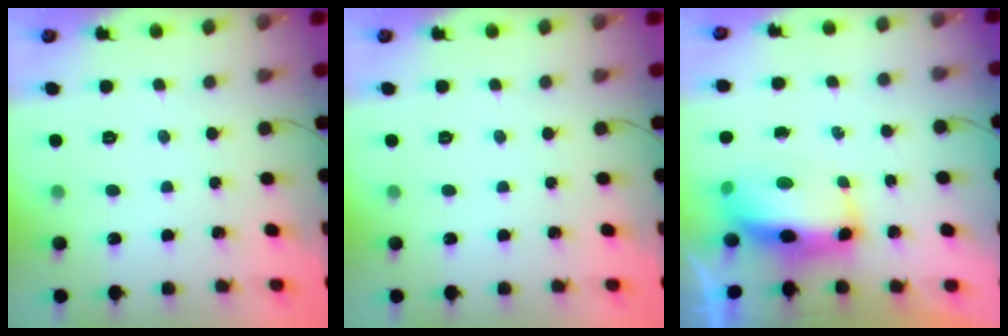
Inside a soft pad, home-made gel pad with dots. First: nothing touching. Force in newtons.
{"total": 0.0}
{"total": 10.6, "press": 10.3, "slide": 2.2}